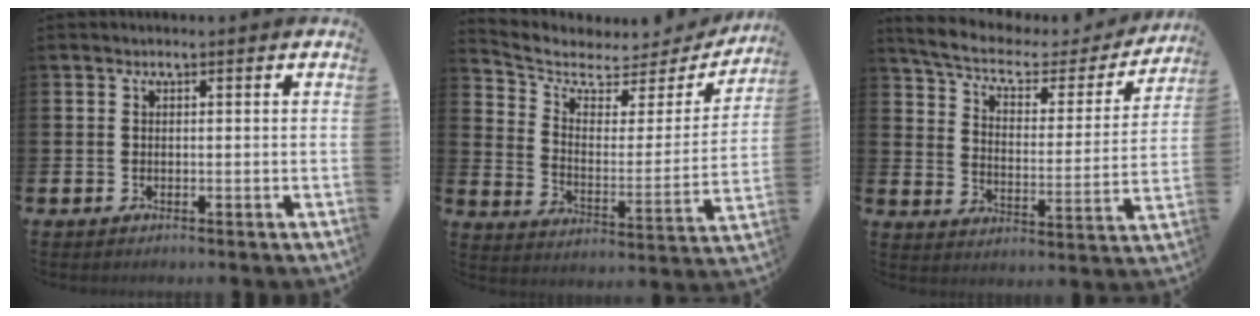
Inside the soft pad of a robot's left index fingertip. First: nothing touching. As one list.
[{"total": 5.2, "force": [4.3, 2.5, 1.4], "torque": [-0.061, -0.039, 0.066]}, {"total": 6.8, "force": [5.5, 2.4, 3.2], "torque": [-0.084, -0.040, 0.088]}]